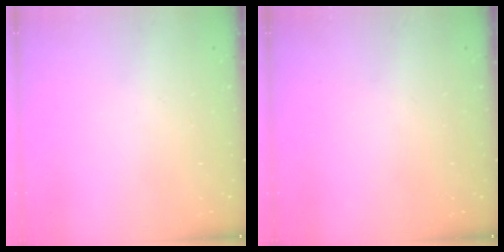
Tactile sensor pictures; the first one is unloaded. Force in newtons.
{"total": 0.0}